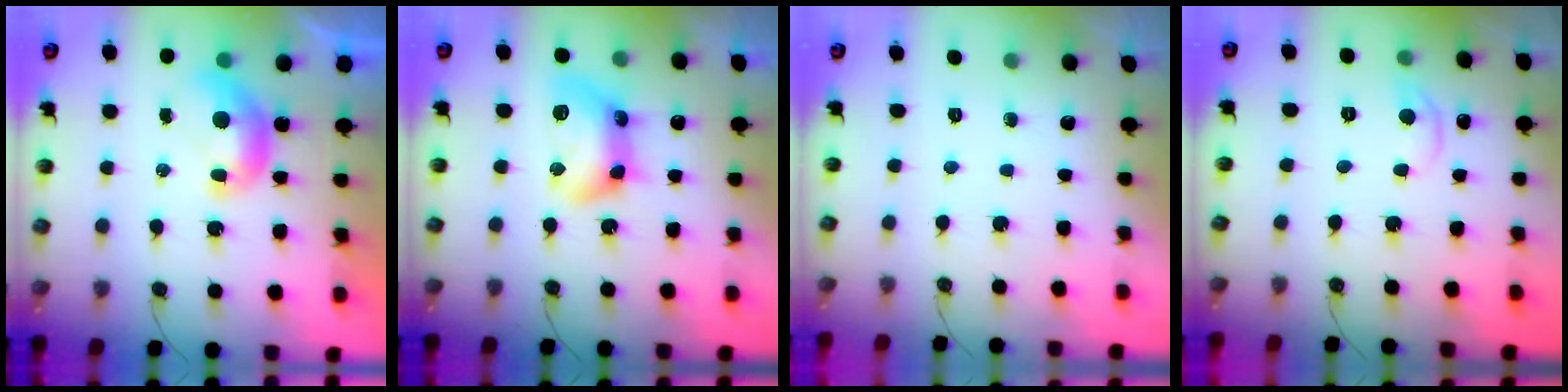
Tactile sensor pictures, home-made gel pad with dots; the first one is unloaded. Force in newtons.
{"total": 12.4, "press": 12.4, "slide": 0.5}
{"total": 0.0}
{"total": 0.6, "press": 0.1, "slide": 0.6}